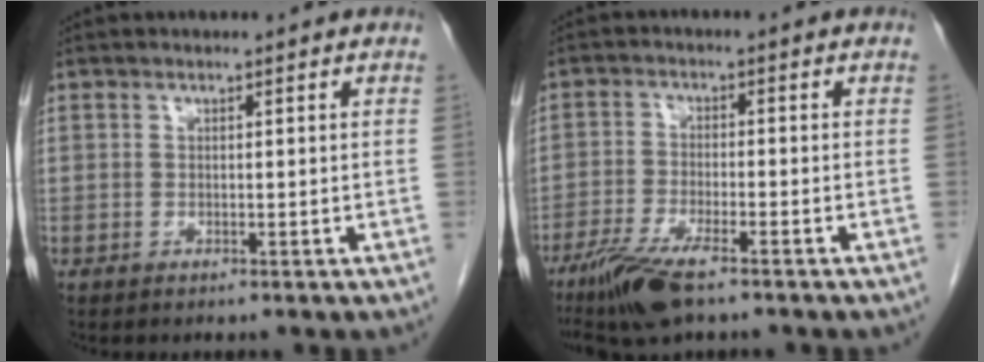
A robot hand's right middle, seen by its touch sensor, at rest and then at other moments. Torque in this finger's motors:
{"motor_torque": [0.13, -0.32, 0.10, 0.06]}